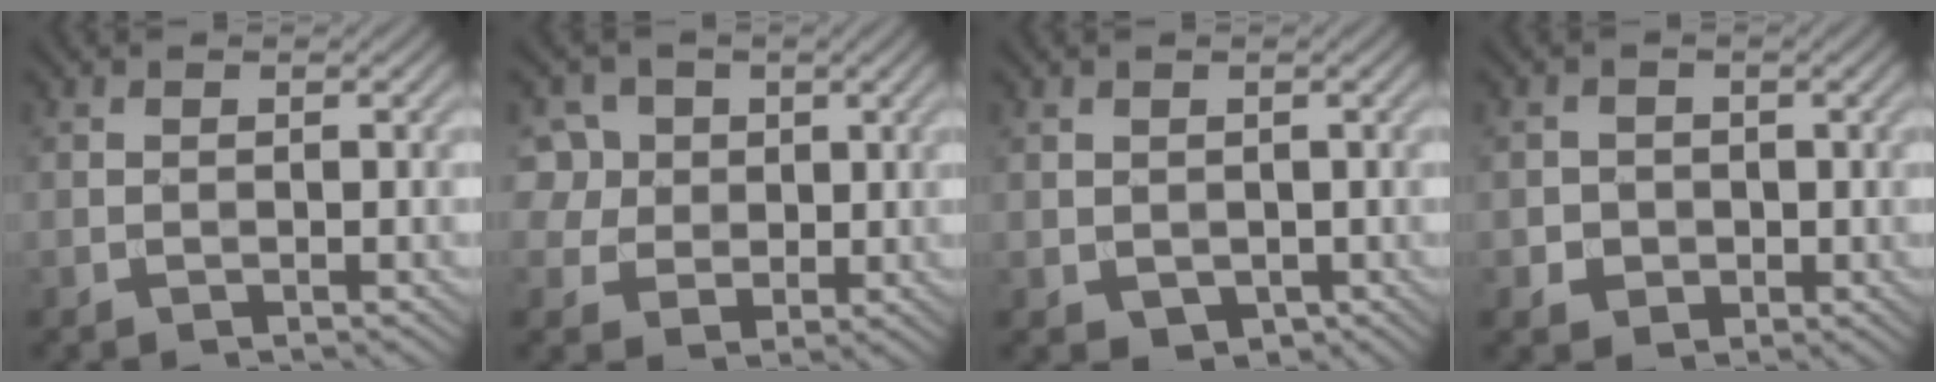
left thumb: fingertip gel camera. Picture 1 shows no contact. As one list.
[{"total": 8.1, "force": [2.7, 7.0, 3.1], "torque": [-0.111, 0.012, 0.051]}, {"total": 1.9, "force": [0.1, 1.7, 0.9], "torque": [-0.030, -0.012, 0.007]}, {"total": 2.7, "force": [-0.3, 2.6, 0.6], "torque": [-0.012, -0.008, -0.014]}]